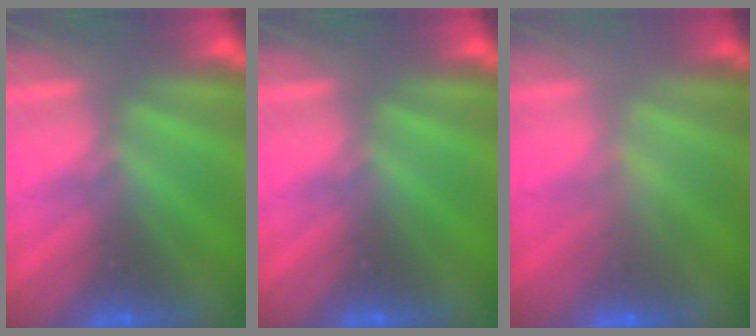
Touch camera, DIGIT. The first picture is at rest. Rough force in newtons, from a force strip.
{"total": 0.0}
{"total": 2.2}